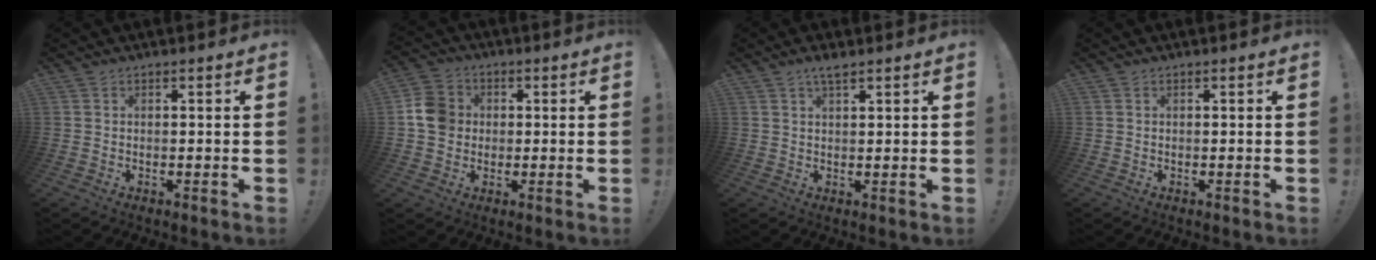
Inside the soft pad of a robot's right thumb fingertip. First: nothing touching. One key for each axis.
{"total": 9.1, "fx": 0.5, "fy": 8.1, "fz": 4.0, "tx": -0.072, "ty": 0.013, "tz": 0.015}
{"total": 3.1, "fx": 2.3, "fy": 0.5, "fz": 1.9, "tx": -0.025, "ty": -0.013, "tz": 0.037}
{"total": 0.0}